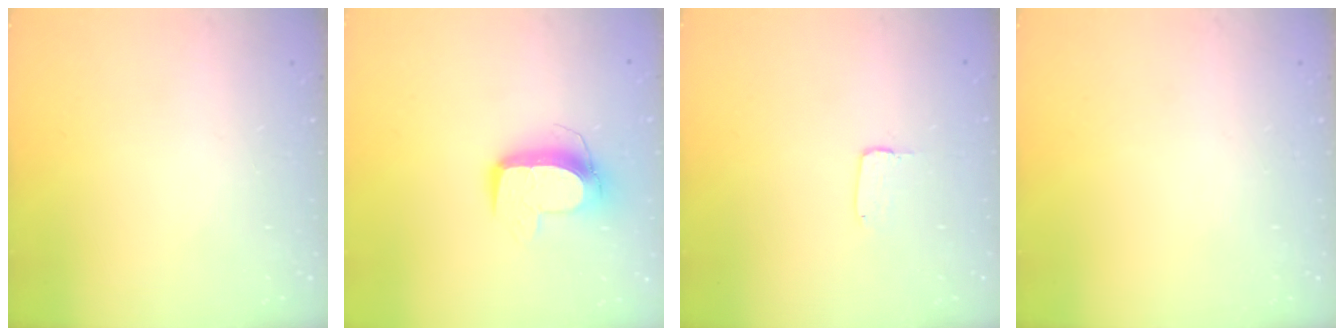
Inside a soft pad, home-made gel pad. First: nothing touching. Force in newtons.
{"total": 10.2, "press": 10.2, "slide": 0.6}
{"total": 2.0, "press": 2.0, "slide": 0.1}
{"total": 0.0}